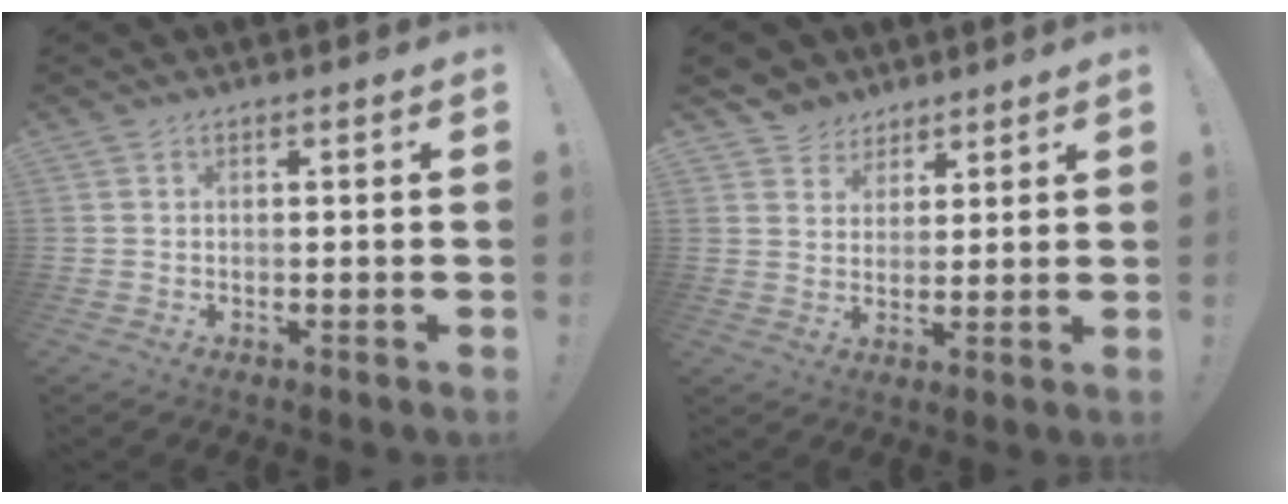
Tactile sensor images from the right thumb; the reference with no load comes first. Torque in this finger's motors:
{"motor_torque": [-0.09, 0.20, 0.48, 0.55, 0.03]}